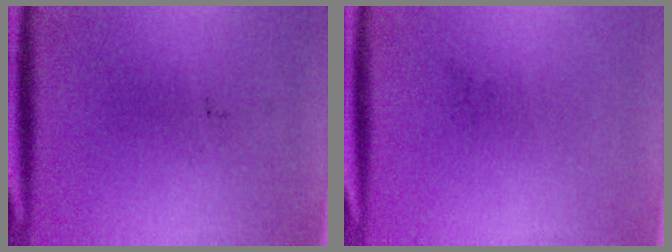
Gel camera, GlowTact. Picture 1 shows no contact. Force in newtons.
{"total": 0.0}